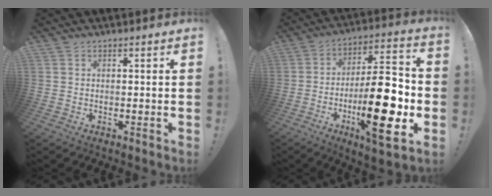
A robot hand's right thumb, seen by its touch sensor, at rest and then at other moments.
{"total": 22.9, "force": [-6.4, 7.2, 20.8], "torque": [-0.341, 0.029, -0.098]}